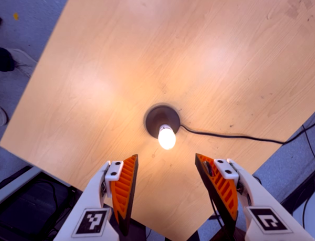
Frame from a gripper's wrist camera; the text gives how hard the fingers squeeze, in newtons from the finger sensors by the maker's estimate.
{"total": 0.0}